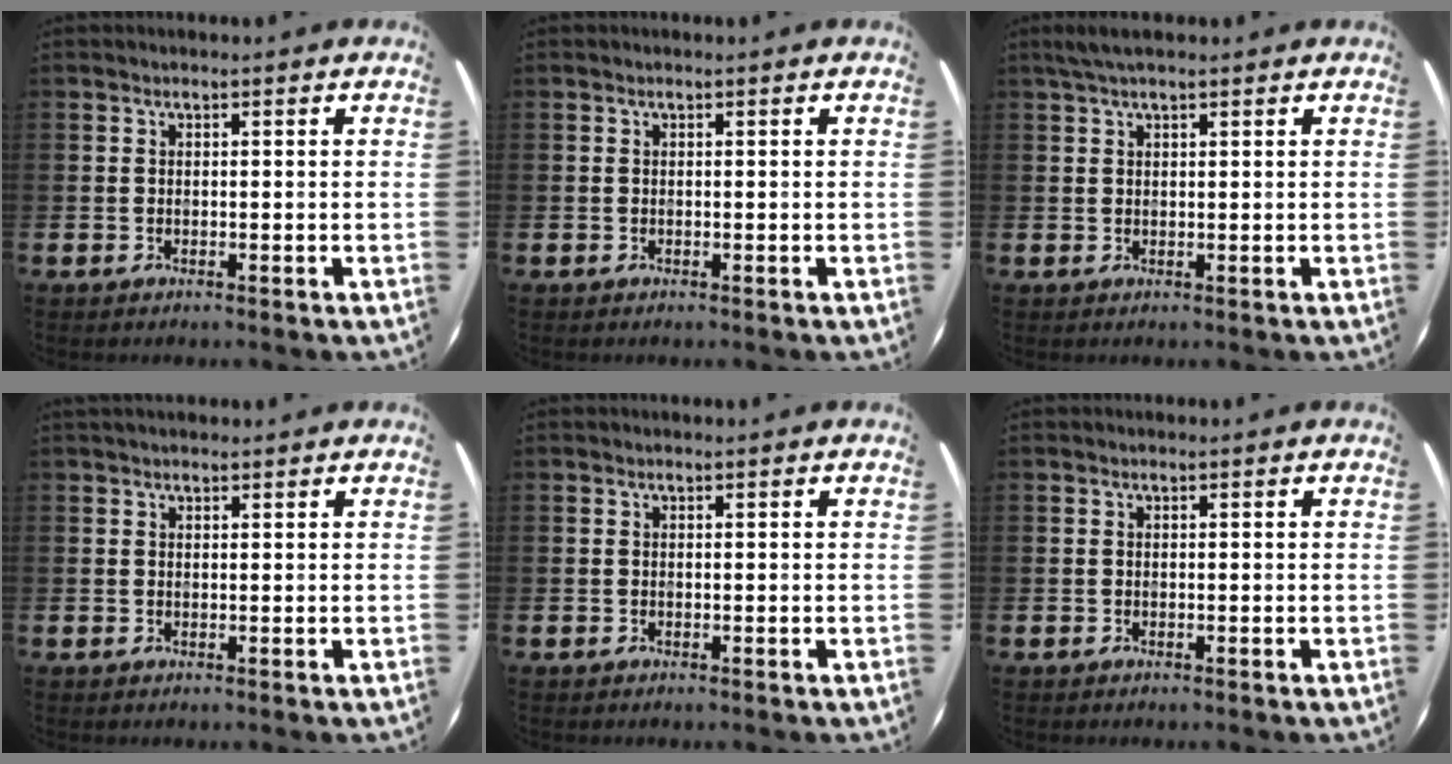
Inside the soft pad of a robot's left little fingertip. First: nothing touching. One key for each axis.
{"total": 0.0}
{"total": 2.2, "fx": 1.7, "fy": 0.5, "fz": 1.3, "tx": -0.029, "ty": 0.005, "tz": 0.031}
{"total": 0.9, "fx": 0.8, "fy": 0.4, "fz": 0.2, "tx": -0.004, "ty": 0.004, "tz": 0.015}
{"total": 0.0}
{"total": 0.0}